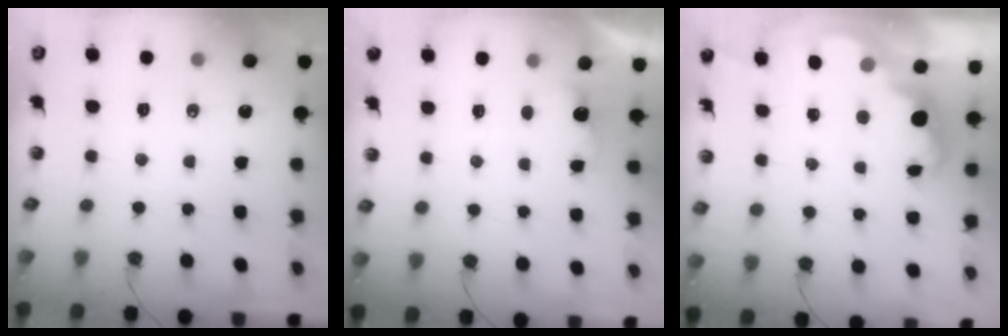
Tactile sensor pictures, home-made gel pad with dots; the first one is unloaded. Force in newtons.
{"total": 2.5, "press": 2.3, "slide": 0.9}
{"total": 2.2, "press": 2.1, "slide": 0.5}